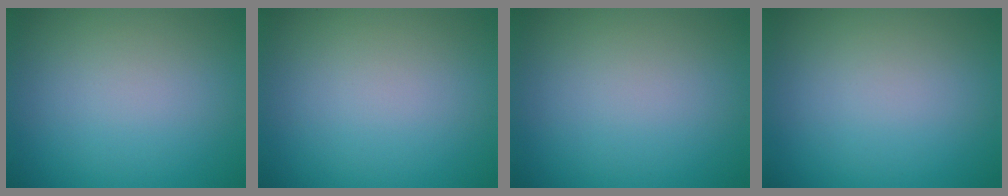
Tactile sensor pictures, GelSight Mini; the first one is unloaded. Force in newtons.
{"total": 0.0}
{"total": 0.0}
{"total": 0.0}